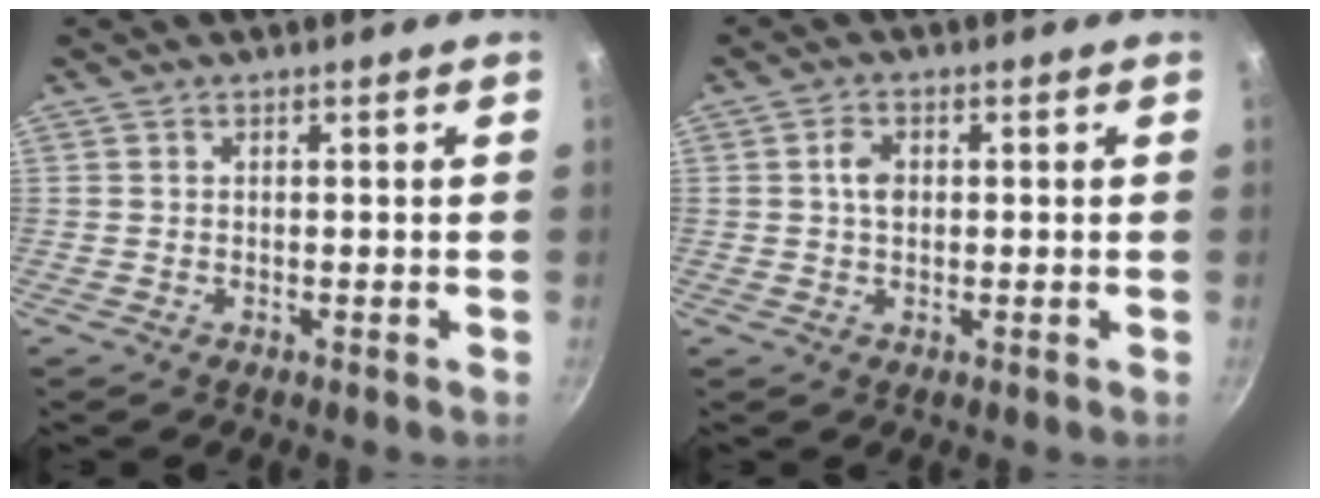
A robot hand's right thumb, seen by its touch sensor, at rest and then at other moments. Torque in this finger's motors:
{"motor_torque": [0.73, 0.64, 0.69, 0.14, 0.01]}